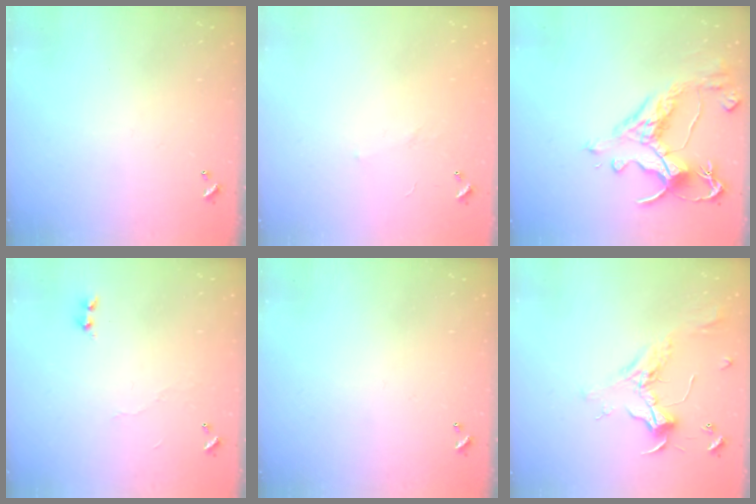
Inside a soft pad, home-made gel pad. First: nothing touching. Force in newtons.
{"total": 5.8, "press": 5.8, "slide": 0.9}
{"total": 5.5, "press": 5.3, "slide": 1.5}
{"total": 4.9, "press": 4.8, "slide": 0.6}
{"total": 0.0}
{"total": 2.3, "press": 2.2, "slide": 0.8}